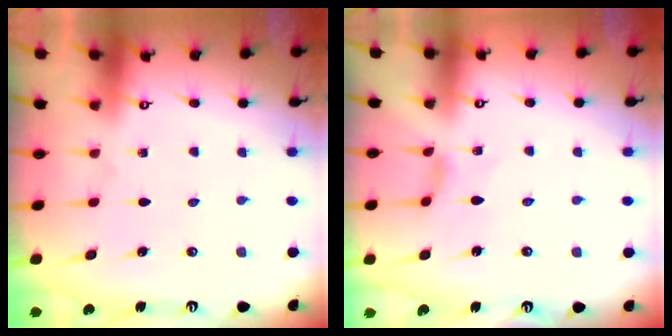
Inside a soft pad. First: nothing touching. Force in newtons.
{"total": 1.7, "press": 1.7, "slide": 0.3}